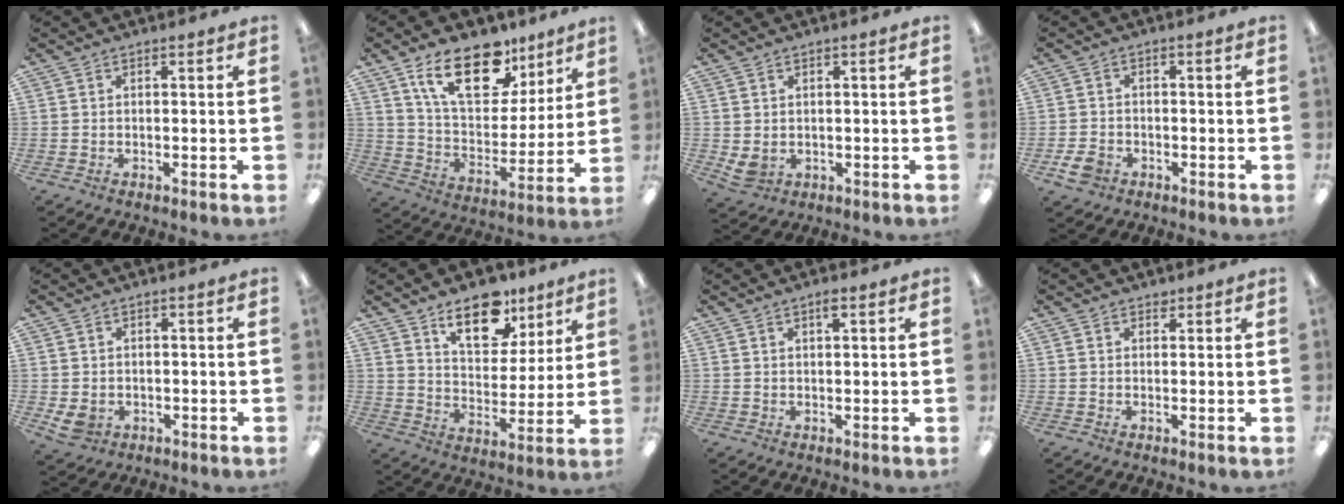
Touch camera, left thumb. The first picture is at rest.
{"total": 19.9, "force": [12.2, 10.4, 11.8], "torque": [-0.184, -0.054, 0.212]}
{"total": 3.1, "force": [0.7, 2.5, 1.7], "torque": [-0.037, -0.006, 0.010]}
{"total": 4.1, "force": [-2.2, 2.9, 1.9], "torque": [-0.039, 0.009, -0.042]}
{"total": 3.7, "force": [-0.6, 3.1, 1.8], "torque": [-0.044, 0.001, -0.011]}
{"total": 14.7, "force": [9.9, 7.7, 7.7], "torque": [-0.099, -0.052, 0.173]}
{"total": 2.0, "force": [1.3, 0.6, 1.3], "torque": [-0.020, -0.001, 0.021]}
{"total": 1.3, "force": [1.0, 0.8, 0.2], "torque": [-0.005, 0.002, 0.019]}